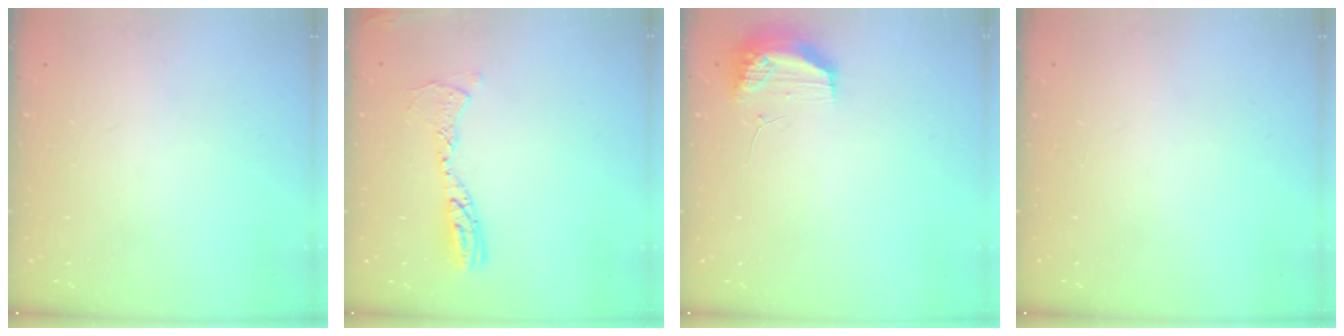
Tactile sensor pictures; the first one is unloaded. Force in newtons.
{"total": 10.6, "press": 10.6, "slide": 0.9}
{"total": 9.7, "press": 9.6, "slide": 1.5}
{"total": 0.0}